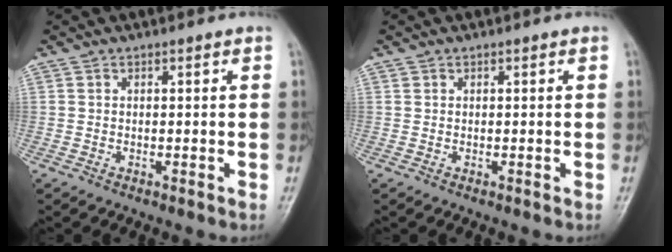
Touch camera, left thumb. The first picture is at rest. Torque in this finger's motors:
{"motor_torque": [0.02, 0.00, 0.08, 0.03, 0.01]}